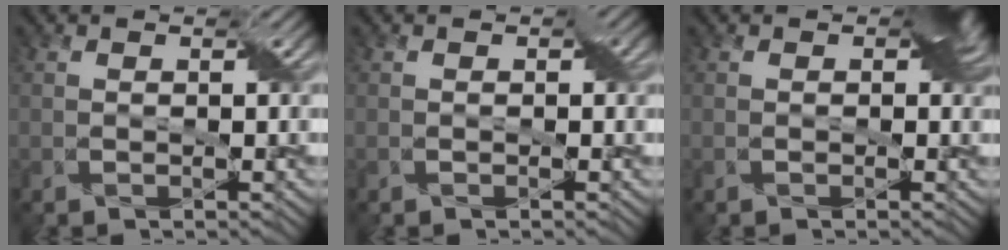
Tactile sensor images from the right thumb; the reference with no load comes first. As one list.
[{"total": 0.8, "force": [0.0, 0.6, 0.5], "torque": [-0.004, 0.001, -0.001]}, {"total": 2.7, "force": [0.4, 1.8, 2.0], "torque": [-0.022, 0.000, 0.003]}]